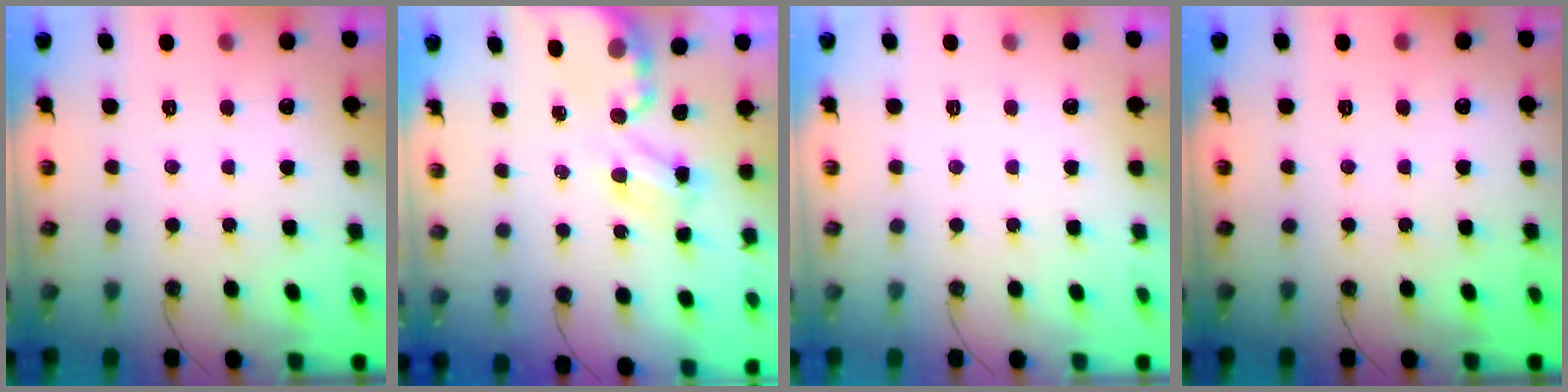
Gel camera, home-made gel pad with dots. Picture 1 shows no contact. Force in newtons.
{"total": 3.9, "press": 3.9, "slide": 0.2}
{"total": 0.0}
{"total": 0.0}